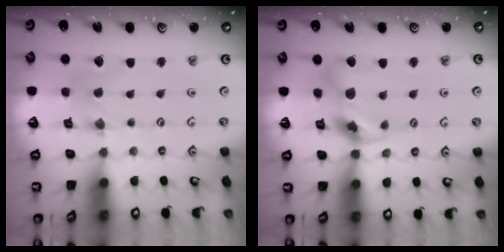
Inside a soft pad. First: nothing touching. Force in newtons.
{"total": 13.5, "press": 13.3, "slide": 1.8}